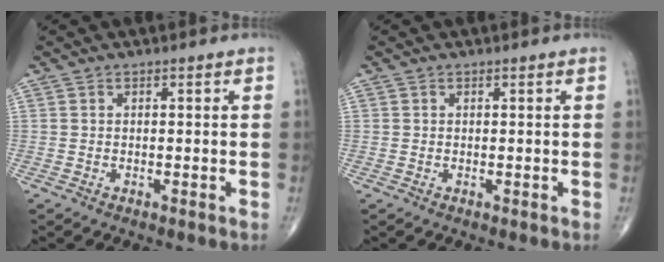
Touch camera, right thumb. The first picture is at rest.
{"total": 0.0}